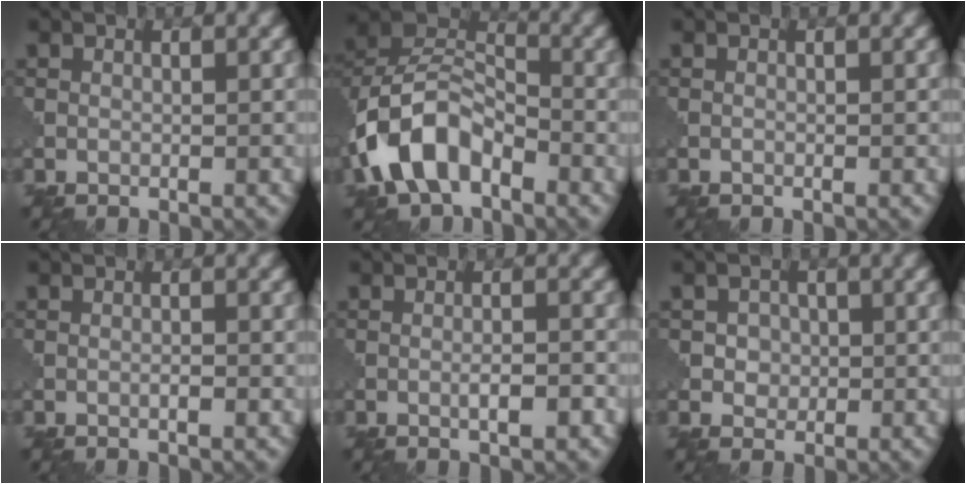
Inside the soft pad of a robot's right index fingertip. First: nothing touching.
{"total": 8.0, "force": [-3.6, 4.7, 5.3], "torque": [-0.108, 0.011, -0.081]}
{"total": 0.0}
{"total": 0.8, "force": [-0.3, 0.1, 0.7], "torque": [-0.014, 0.001, -0.006]}
{"total": 2.1, "force": [-0.8, 0.3, 2.0], "torque": [-0.031, 0.005, -0.013]}
{"total": 2.0, "force": [0.2, 1.9, 0.8], "torque": [-0.005, 0.002, 0.003]}